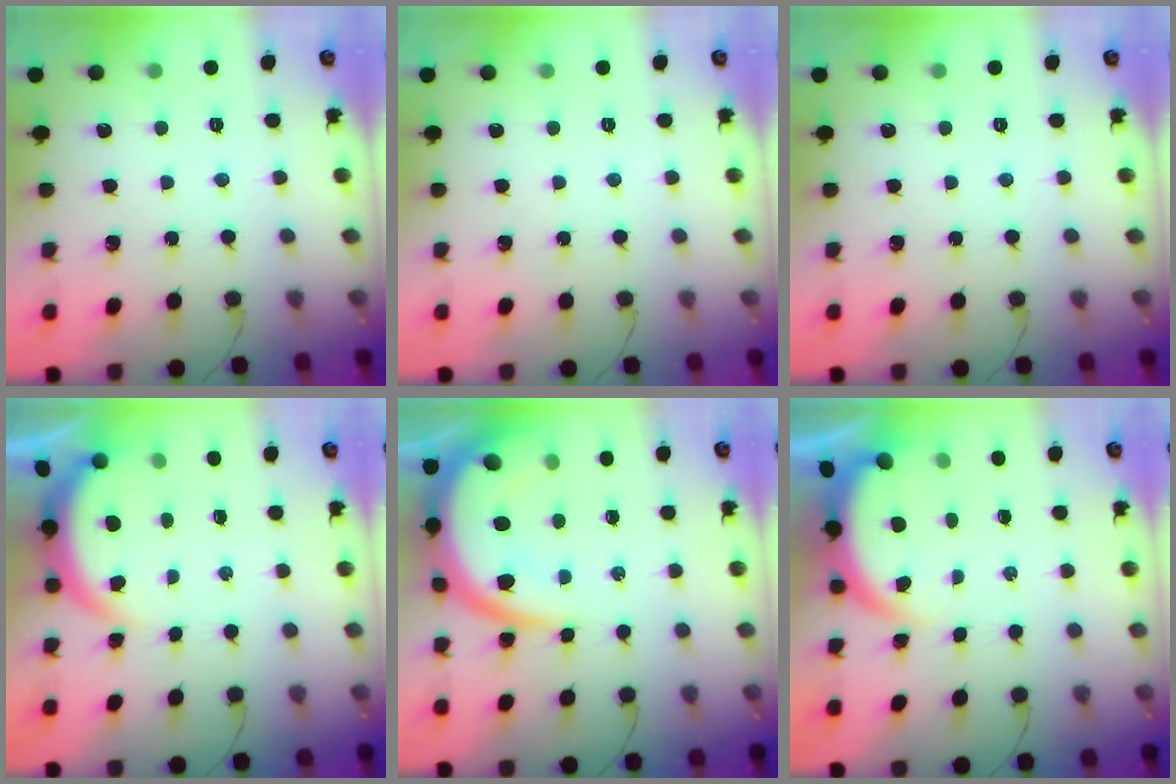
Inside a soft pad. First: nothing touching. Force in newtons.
{"total": 0.0}
{"total": 0.0}
{"total": 3.8, "press": 3.7, "slide": 0.5}
{"total": 15.0, "press": 14.9, "slide": 1.3}
{"total": 3.8, "press": 3.8, "slide": 0.1}